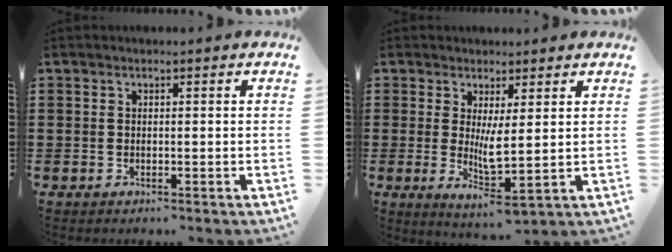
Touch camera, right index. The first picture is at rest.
{"total": 4.4, "force": [1.4, 0.5, 4.2], "torque": [-0.067, -0.022, 0.023]}